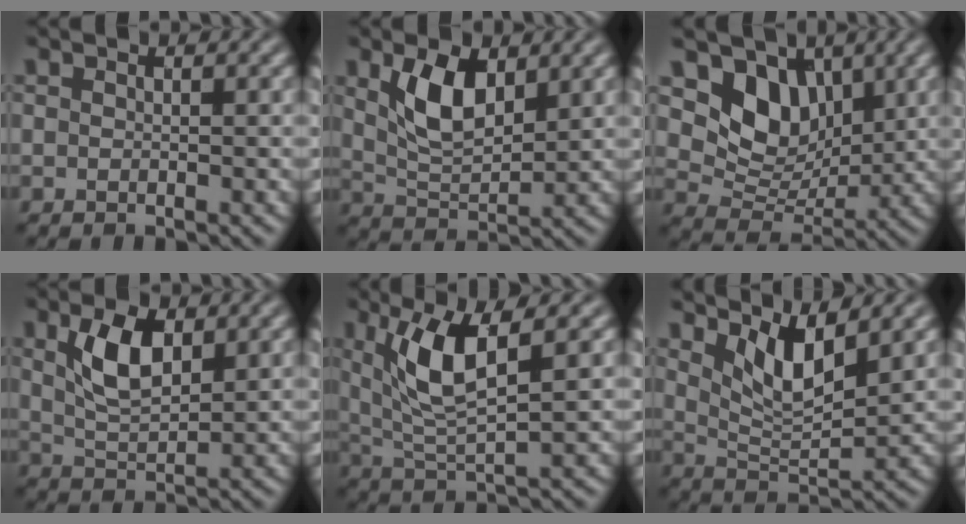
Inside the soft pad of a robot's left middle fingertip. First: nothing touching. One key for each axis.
{"total": 5.1, "fx": 1.8, "fy": 2.6, "fz": 4.0, "tx": -0.093, "ty": -0.002, "tz": 0.038}
{"total": 5.8, "fx": 2.7, "fy": 4.1, "fz": 3.1, "tx": -0.060, "ty": -0.018, "tz": 0.044}
{"total": 4.9, "fx": 1.6, "fy": 2.4, "fz": 3.9, "tx": -0.093, "ty": 0.001, "tz": 0.033}
{"total": 6.0, "fx": 2.0, "fy": 1.8, "fz": 5.4, "tx": -0.117, "ty": -0.006, "tz": 0.045}
{"total": 4.9, "fx": 2.5, "fy": 1.7, "fz": 3.8, "tx": -0.083, "ty": -0.015, "tz": 0.049}